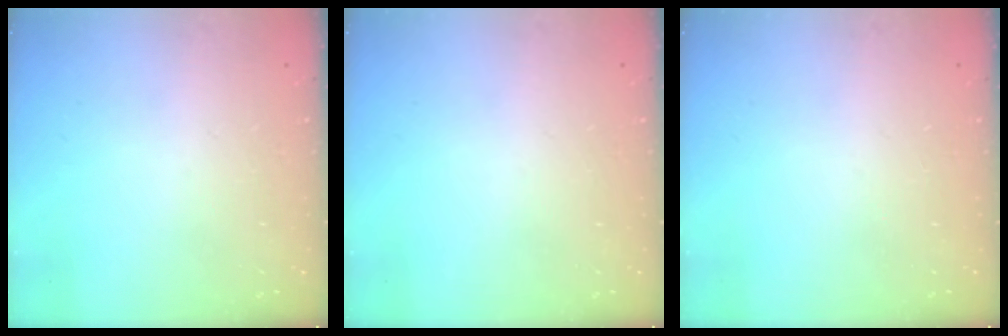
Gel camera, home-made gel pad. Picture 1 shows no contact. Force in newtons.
{"total": 0.0}
{"total": 0.0}